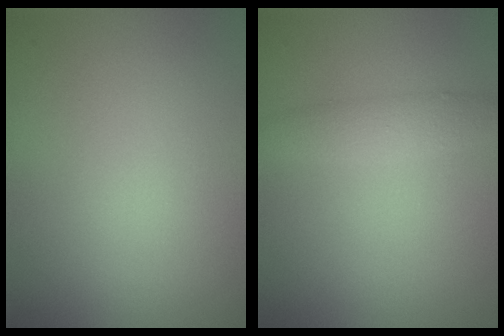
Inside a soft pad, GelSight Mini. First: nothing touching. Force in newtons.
{"total": 1.9, "press": 1.9, "slide": 0.1}